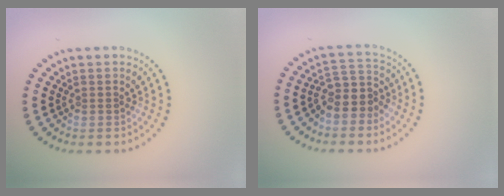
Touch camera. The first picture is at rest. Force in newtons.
{"total": 3.5, "press": 3.0, "slide": 1.7}